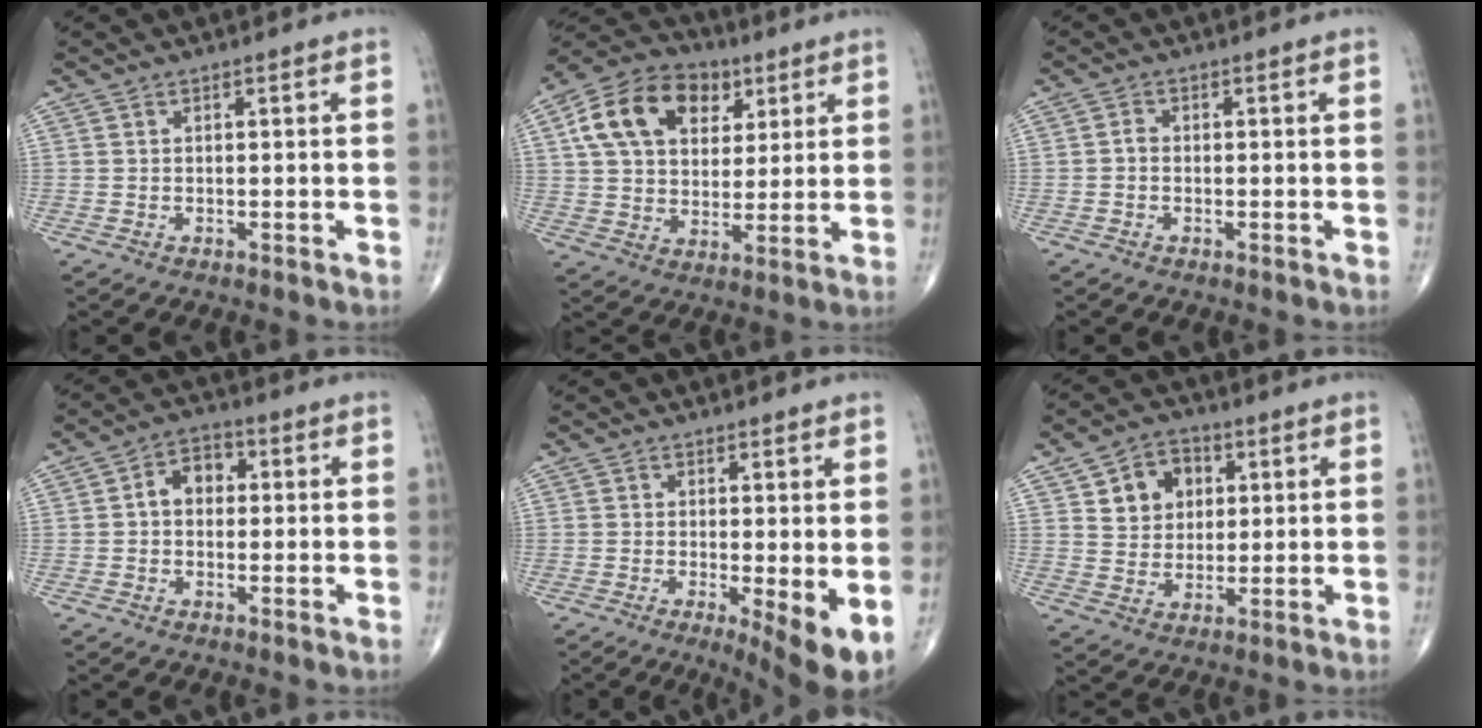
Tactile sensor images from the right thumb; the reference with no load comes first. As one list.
[{"total": 17.2, "force": [6.4, 12.0, 10.5], "torque": [-0.163, 0.002, 0.108]}, {"total": 1.3, "force": [-0.3, 1.0, 0.7], "torque": [-0.007, 0.003, -0.010]}, {"total": 5.7, "force": [0.4, 4.2, 3.8], "torque": [-0.044, 0.019, -0.004]}, {"total": 6.7, "force": [-1.1, 1.5, 6.4], "torque": [-0.102, -0.021, -0.018]}, {"total": 8.9, "force": [3.0, 7.2, 4.2], "torque": [-0.027, -0.008, 0.051]}]